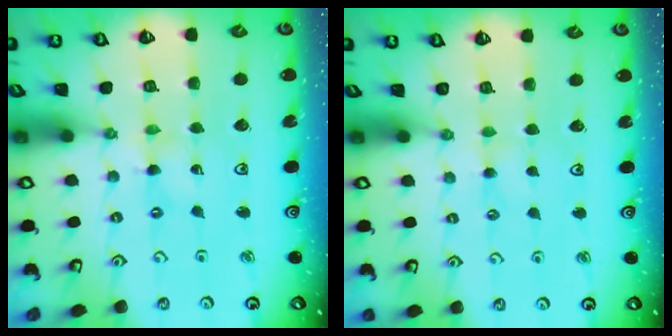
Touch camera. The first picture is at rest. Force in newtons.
{"total": 0.8, "press": 0.8, "slide": 0.3}